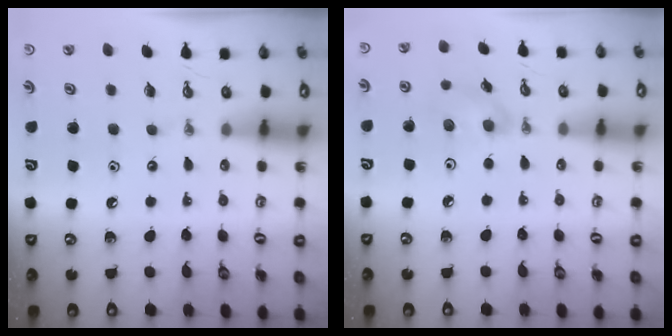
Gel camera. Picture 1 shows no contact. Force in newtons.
{"total": 7.8, "press": 7.4, "slide": 2.5}